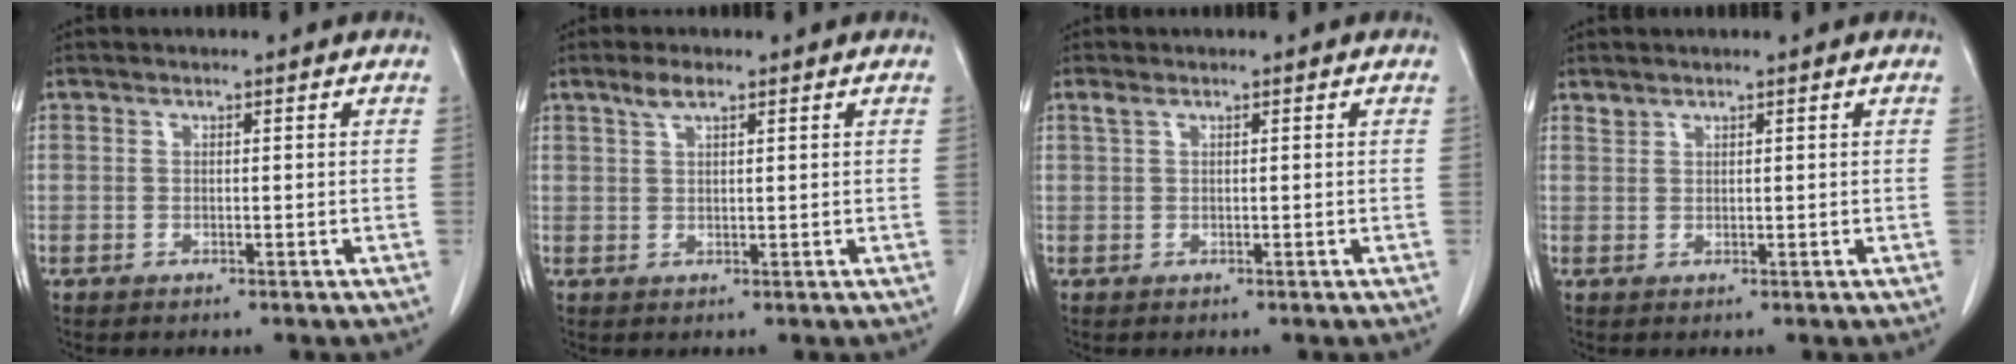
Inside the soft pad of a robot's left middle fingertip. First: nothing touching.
{"total": 2.6, "force": [1.7, 0.6, 1.8], "torque": [-0.041, 0.008, 0.036]}
{"total": 0.8, "force": [0.5, 0.2, 0.5], "torque": [-0.020, 0.014, 0.013]}
{"total": 0.8, "force": [0.8, 0.1, -0.1], "torque": [-0.004, 0.002, 0.019]}